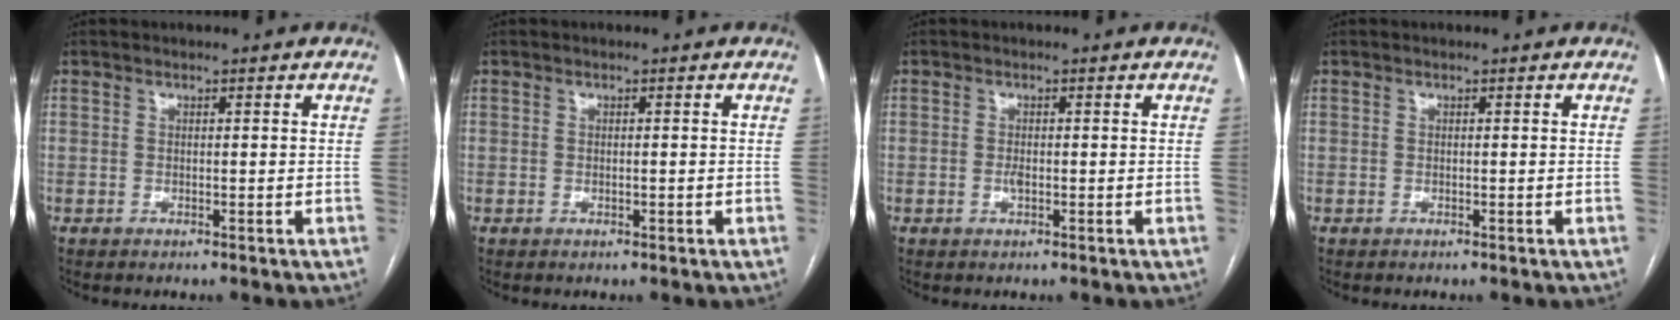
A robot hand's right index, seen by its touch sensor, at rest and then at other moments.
{"total": 0.6, "force": [-0.1, 0.2, 0.5], "torque": [-0.009, -0.001, 0.000]}
{"total": 1.1, "force": [-0.3, 0.5, 1.0], "torque": [-0.023, -0.001, -0.004]}
{"total": 0.0}